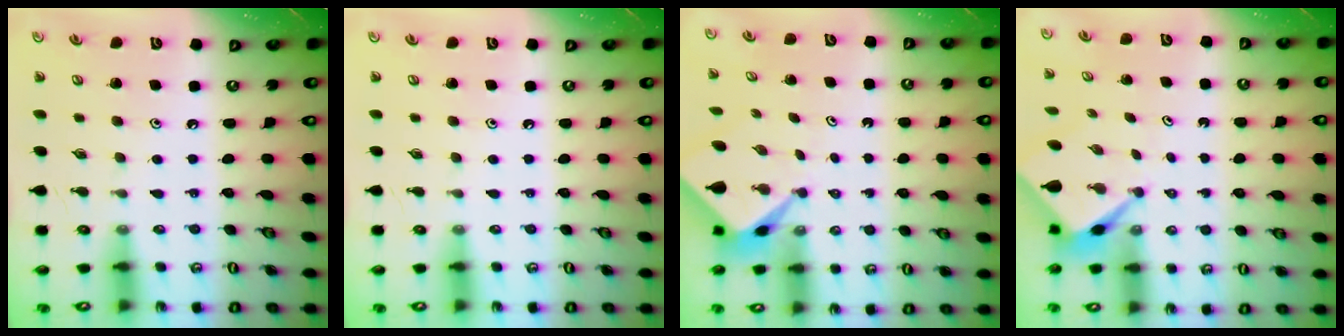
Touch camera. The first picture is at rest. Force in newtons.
{"total": 0.0}
{"total": 2.3, "press": 2.3, "slide": 0.3}
{"total": 2.5, "press": 2.5, "slide": 0.1}